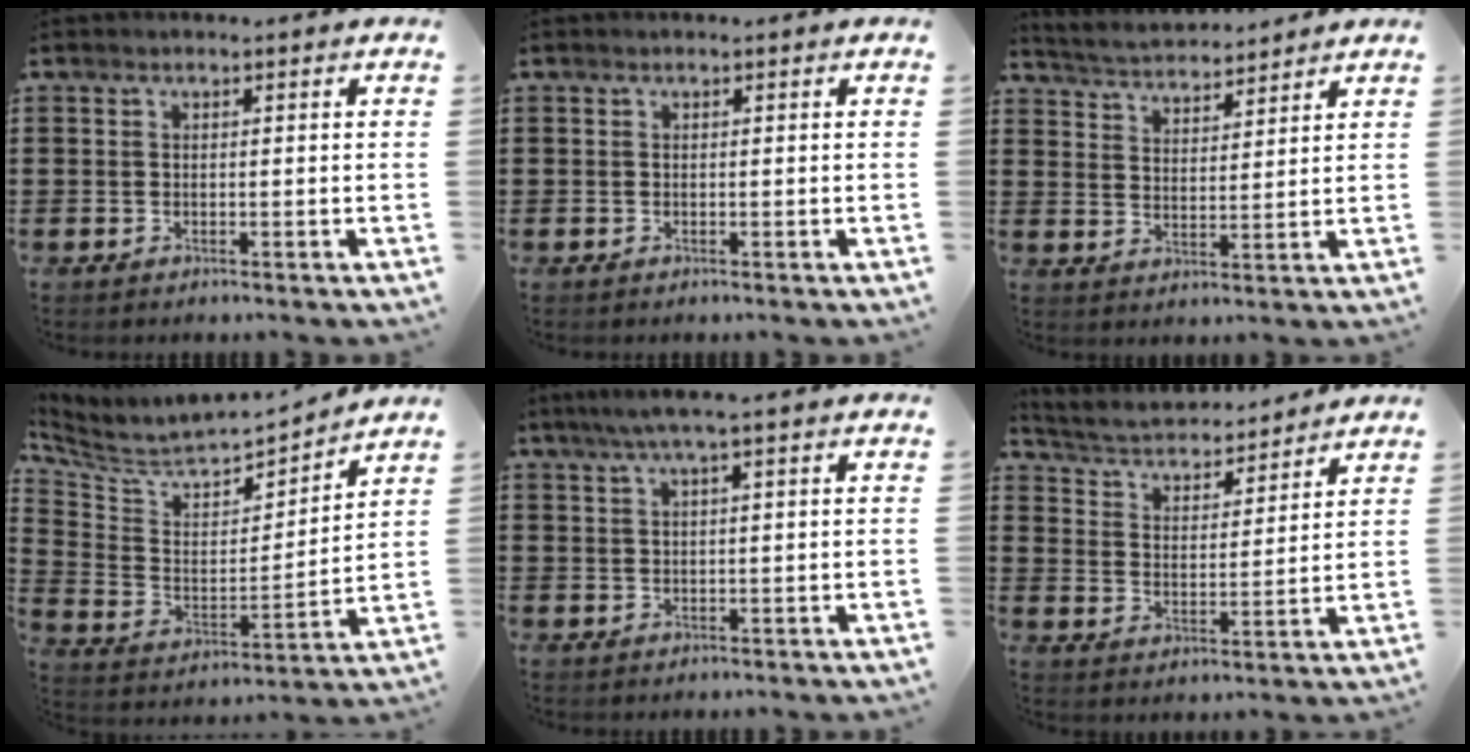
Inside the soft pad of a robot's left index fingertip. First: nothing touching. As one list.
[{"total": 0.0}, {"total": 3.5, "force": [3.5, 0.3, 0.0], "torque": [-0.017, -0.020, 0.058]}, {"total": 4.9, "force": [4.3, 2.0, 1.2], "torque": [-0.055, -0.040, 0.067]}, {"total": 2.8, "force": [1.5, -0.2, 2.4], "torque": [-0.047, 0.000, 0.027]}, {"total": 3.4, "force": [3.3, 0.5, 0.4], "torque": [-0.029, -0.027, 0.050]}]